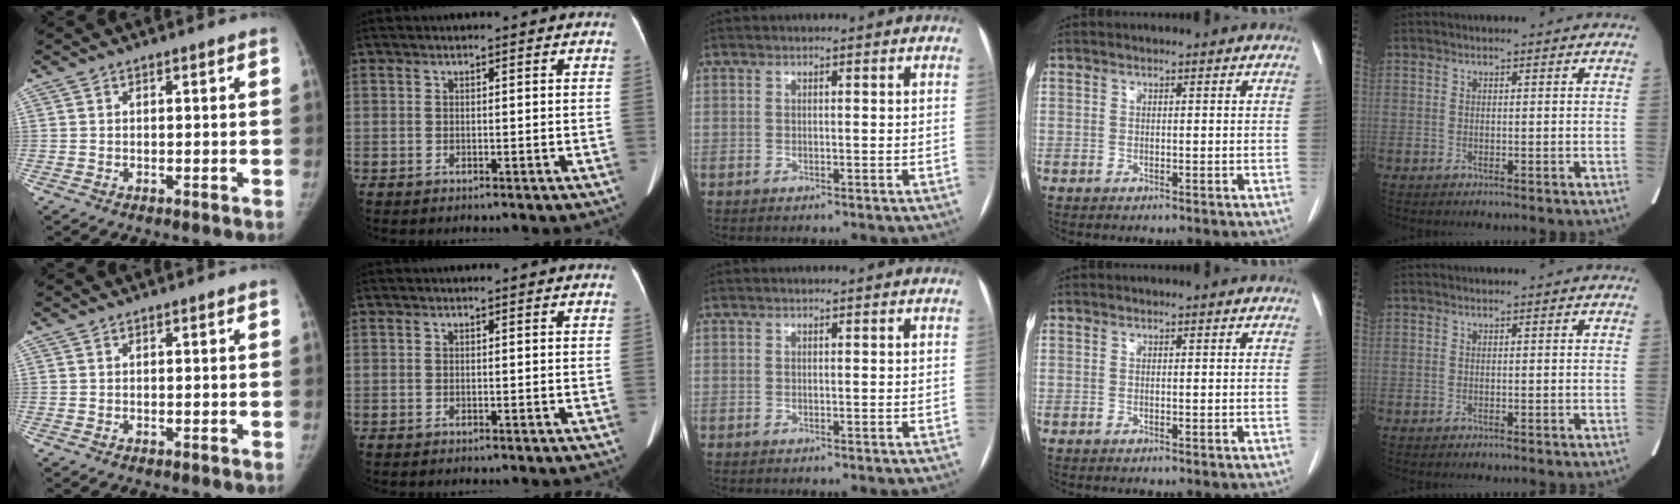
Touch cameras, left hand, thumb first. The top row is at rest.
{}